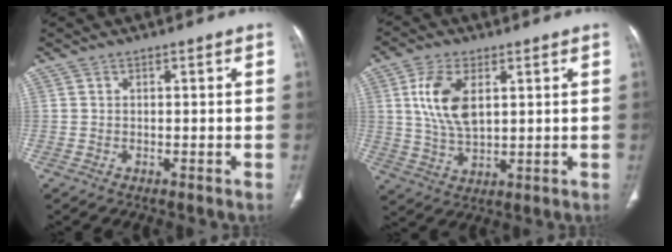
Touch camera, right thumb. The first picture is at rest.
{"total": 10.0, "force": [2.8, 5.4, 8.0], "torque": [-0.153, -0.010, 0.056]}